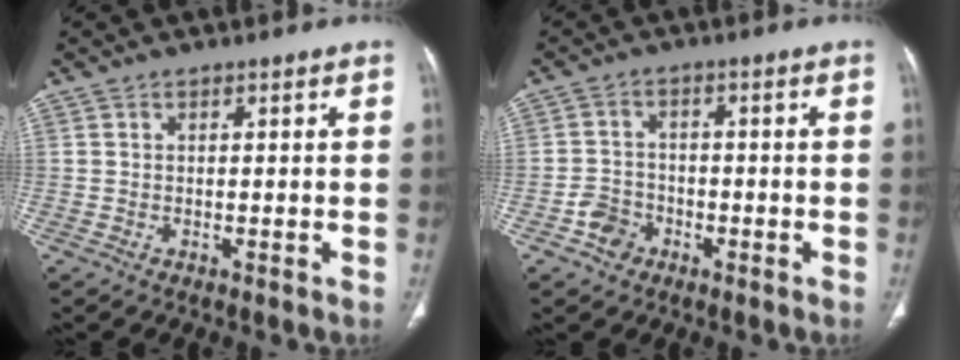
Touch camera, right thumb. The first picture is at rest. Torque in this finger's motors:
{"motor_torque": [1.67, 0.24, 0.08, -0.55, 0.00]}